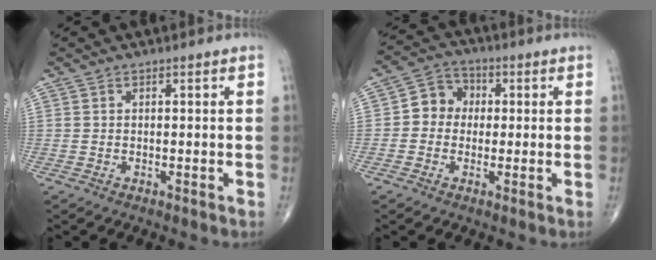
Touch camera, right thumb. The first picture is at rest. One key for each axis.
{"total": 6.5, "fx": 0.0, "fy": 5.8, "fz": 2.9, "tx": -0.023, "ty": 0.020, "tz": -0.015}